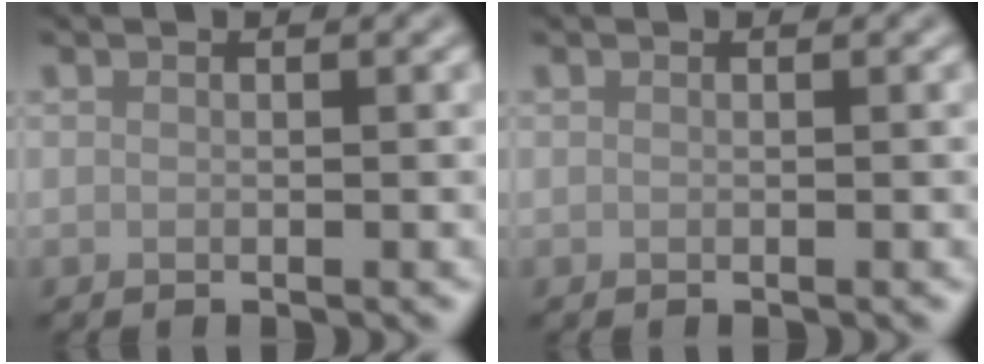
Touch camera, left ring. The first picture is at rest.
{"total": 0.0}